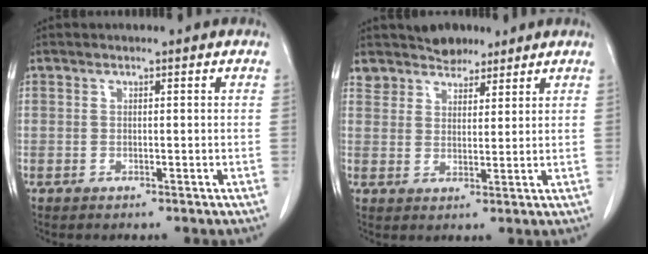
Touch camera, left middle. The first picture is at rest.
{"total": 4.6, "force": [4.1, 2.1, 0.5], "torque": [-0.008, 0.010, 0.072]}